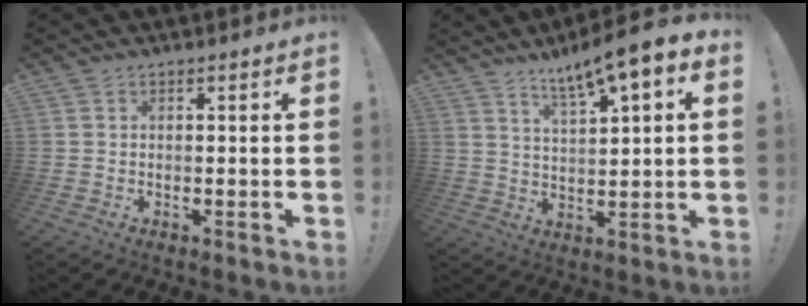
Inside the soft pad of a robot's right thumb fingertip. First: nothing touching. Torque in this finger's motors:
{"motor_torque": [-0.25, 1.43, 0.09, 0.25, 0.06]}